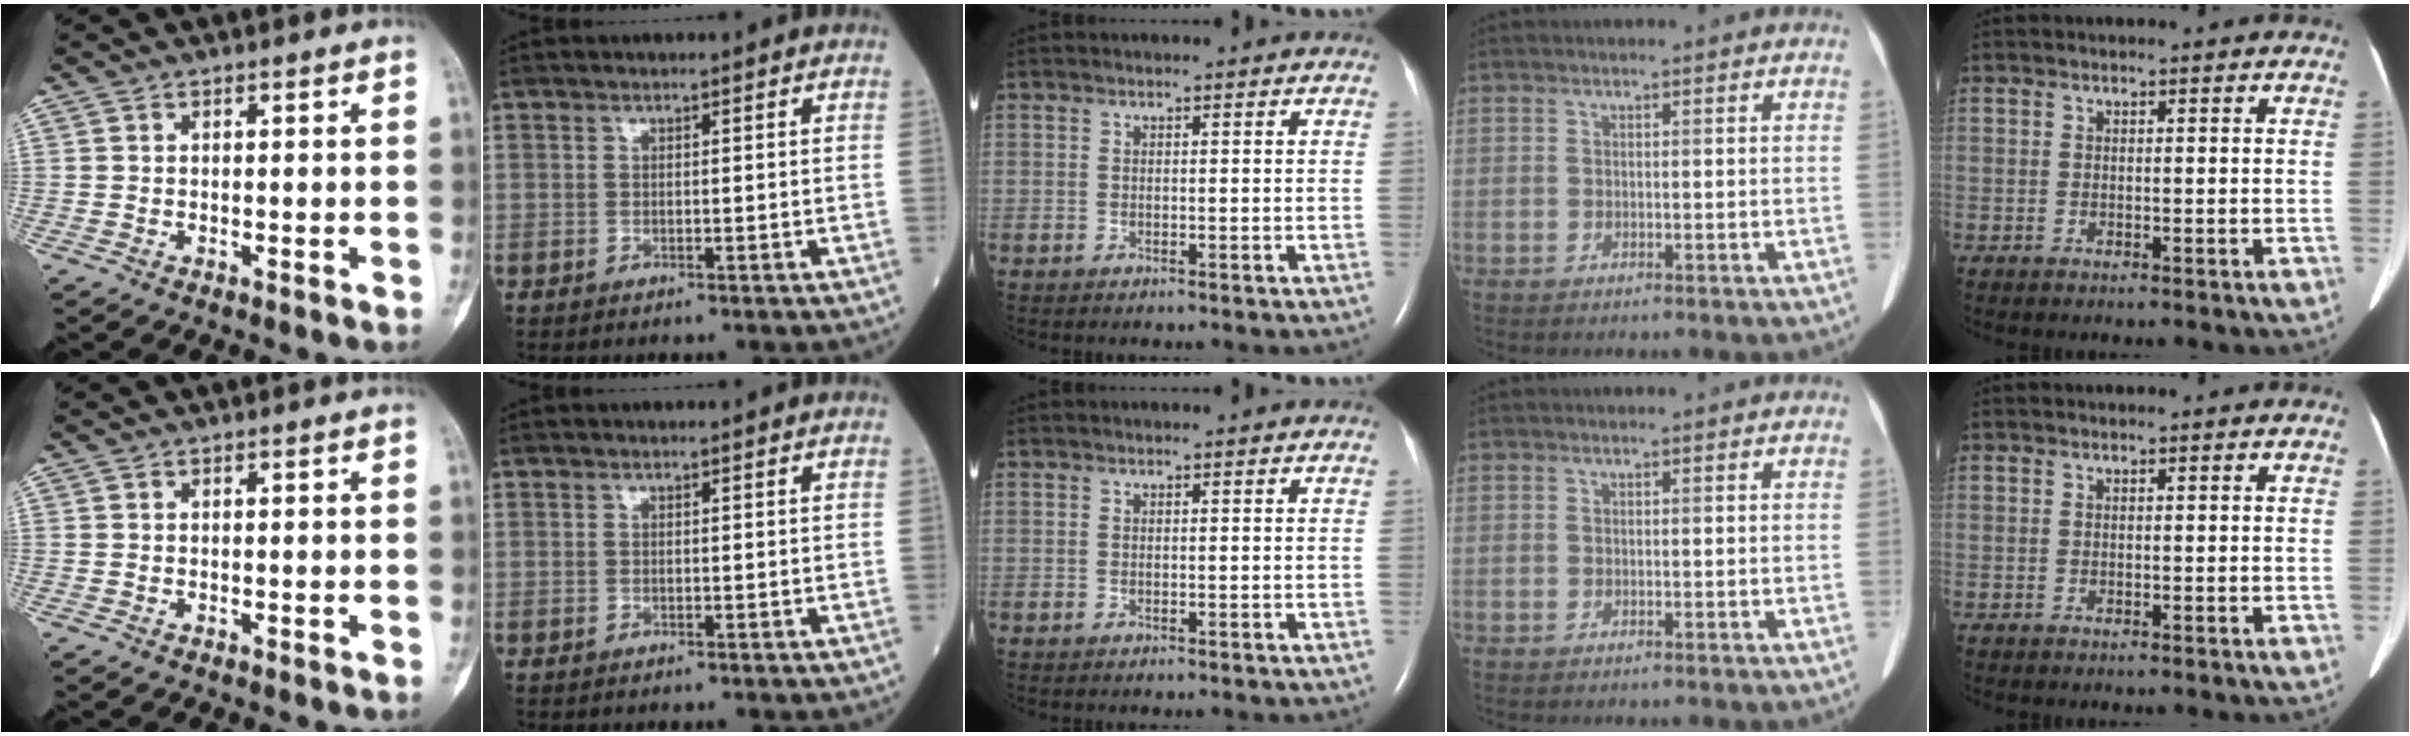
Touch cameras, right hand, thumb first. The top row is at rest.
{}